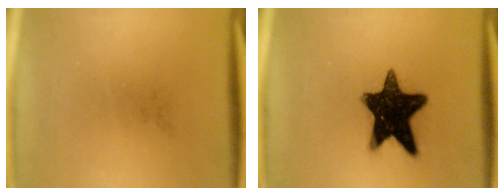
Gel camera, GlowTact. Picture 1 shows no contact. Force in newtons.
{"total": 15.1}